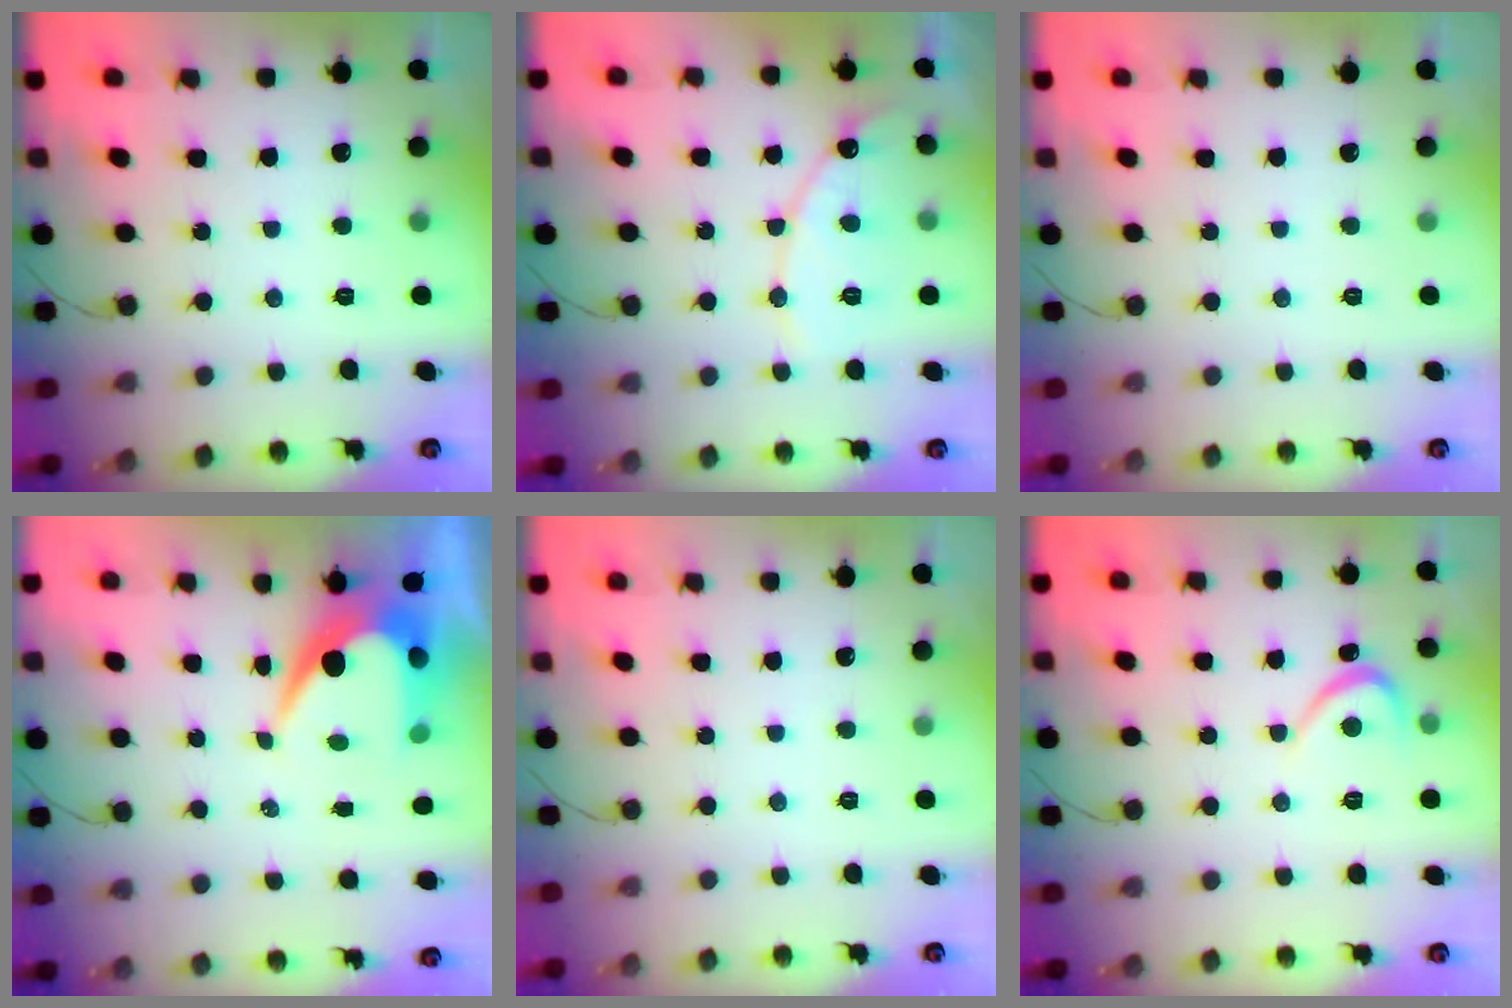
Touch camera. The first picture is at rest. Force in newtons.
{"total": 11.8, "press": 11.7, "slide": 1.1}
{"total": 0.0}
{"total": 7.9, "press": 7.8, "slide": 0.8}
{"total": 0.0}
{"total": 3.2, "press": 3.2, "slide": 0.2}